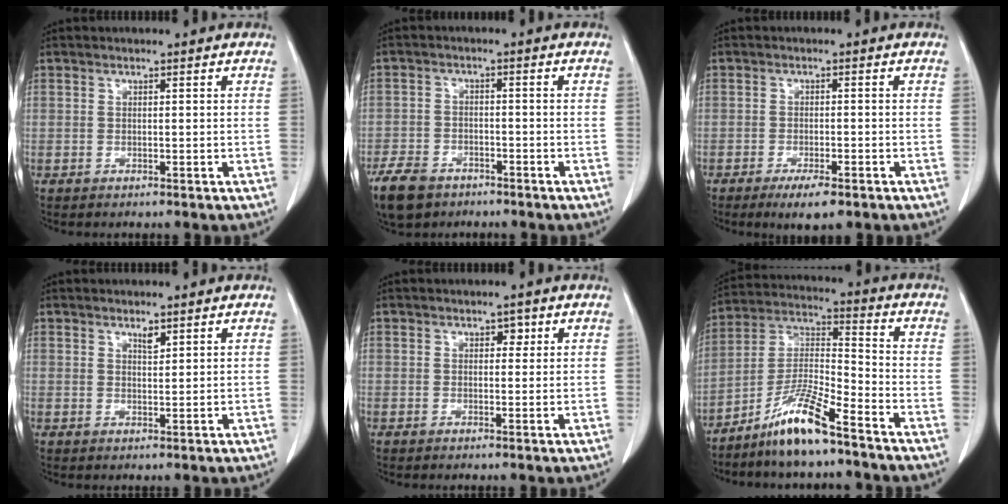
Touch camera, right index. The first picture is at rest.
{"total": 7.5, "force": [-5.4, 4.2, 3.0], "torque": [-0.064, -0.006, -0.092]}
{"total": 4.7, "force": [-3.0, 0.9, 3.4], "torque": [-0.057, -0.009, -0.044]}
{"total": 1.4, "force": [1.0, 0.4, 0.8], "torque": [-0.016, -0.004, 0.019]}
{"total": 1.3, "force": [0.6, 0.9, 0.7], "torque": [-0.004, 0.001, 0.006]}
{"total": 10.7, "force": [-7.9, 0.6, 7.2], "torque": [-0.150, -0.008, -0.152]}